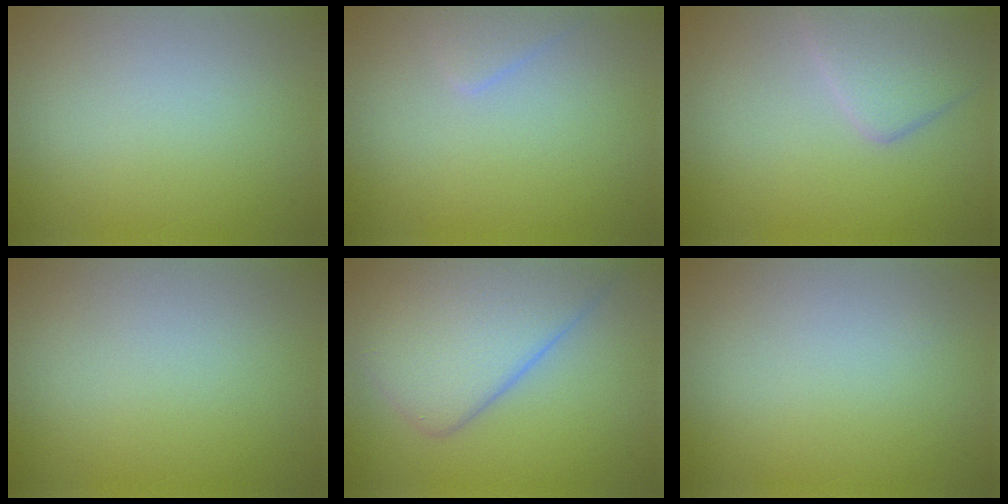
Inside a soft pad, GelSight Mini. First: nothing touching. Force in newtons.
{"total": 1.3, "press": 1.3, "slide": 0.1}
{"total": 3.4, "press": 3.4, "slide": 0.4}
{"total": 0.0}
{"total": 7.3, "press": 7.3, "slide": 0.5}
{"total": 0.0}